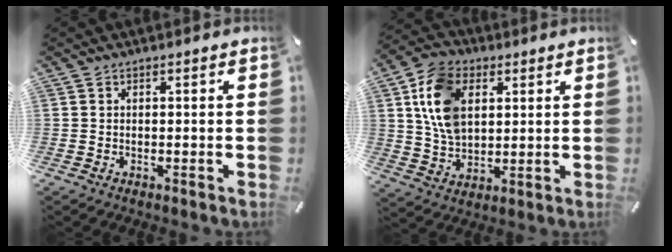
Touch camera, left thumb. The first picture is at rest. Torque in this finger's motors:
{"motor_torque": [0.71, 0.27, 1.44, -1.33, 0.21]}